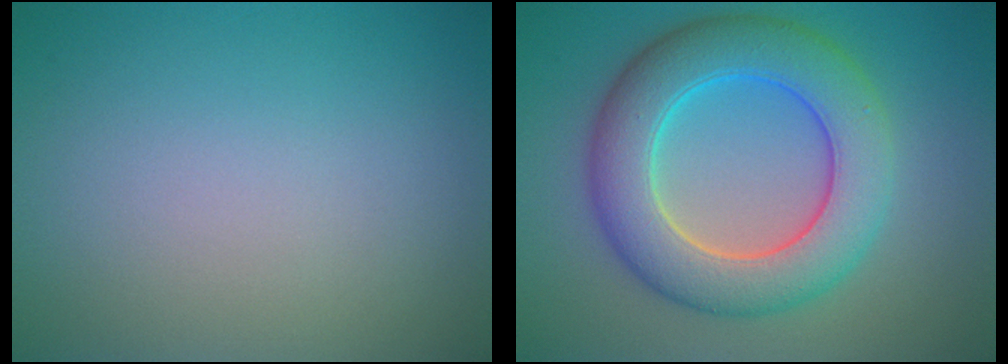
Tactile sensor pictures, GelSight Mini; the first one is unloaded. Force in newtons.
{"total": 8.5, "press": 8.5, "slide": 0.4}